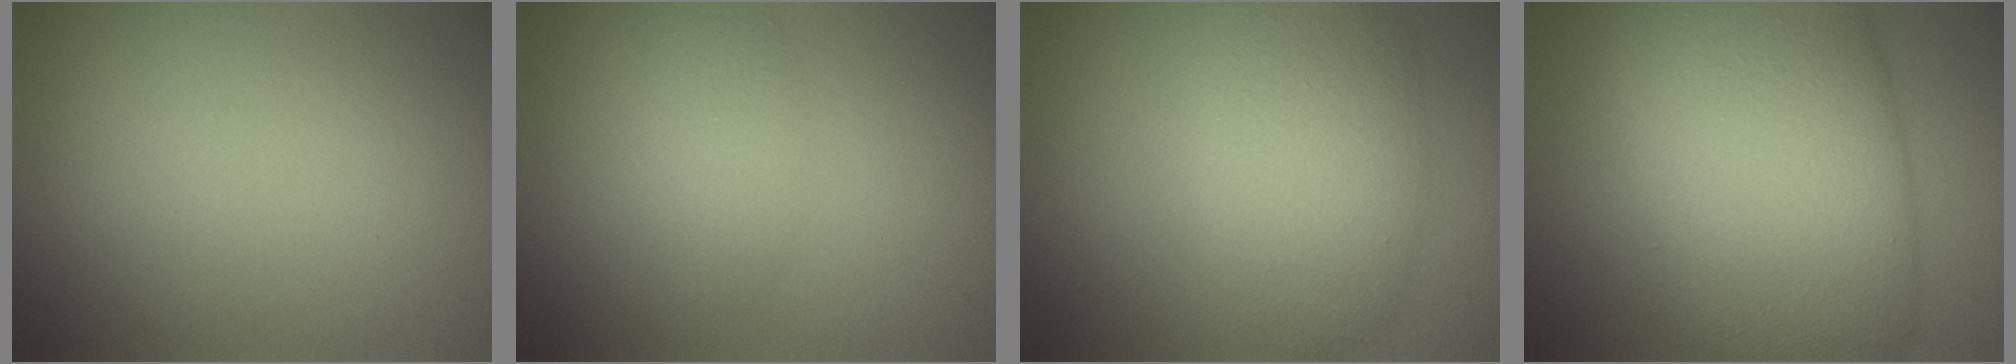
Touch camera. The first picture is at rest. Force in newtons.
{"total": 2.3, "press": 2.3, "slide": 0.0}
{"total": 6.4, "press": 6.4, "slide": 0.2}
{"total": 14.6, "press": 14.6, "slide": 0.4}